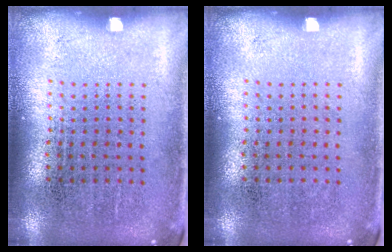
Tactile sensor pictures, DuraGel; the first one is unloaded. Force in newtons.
{"total": 0.0}